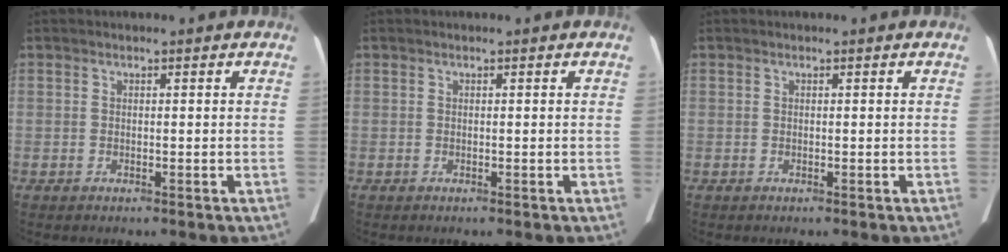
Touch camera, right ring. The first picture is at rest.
{"total": 0.0}
{"total": 0.0}